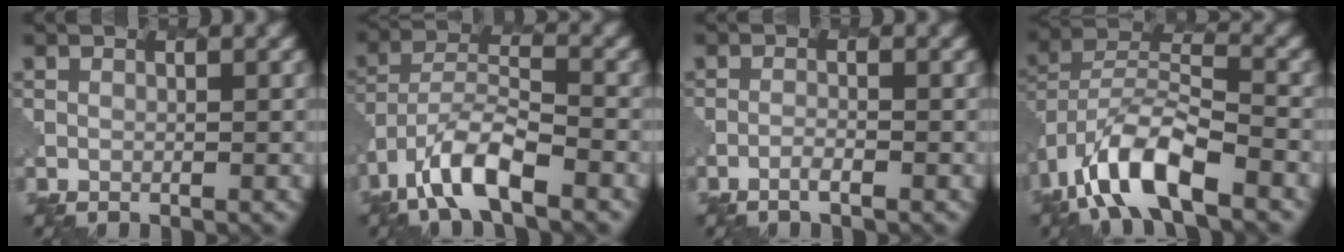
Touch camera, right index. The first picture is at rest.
{"total": 7.0, "force": [-4.6, 2.4, 4.8], "torque": [-0.090, 0.002, -0.088]}
{"total": 0.9, "force": [-0.7, 0.2, 0.6], "torque": [-0.007, 0.003, -0.020]}
{"total": 8.9, "force": [-5.5, 3.4, 6.2], "torque": [-0.116, 0.004, -0.107]}